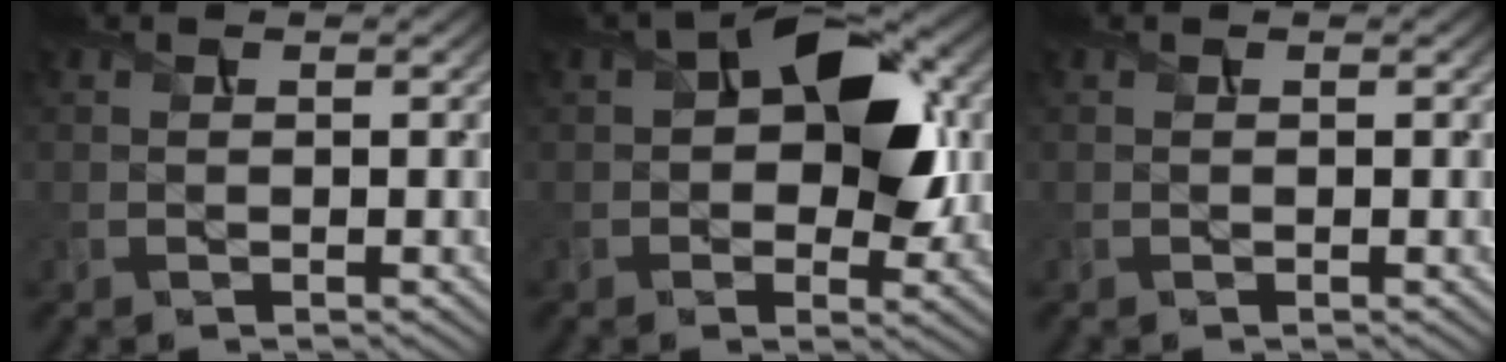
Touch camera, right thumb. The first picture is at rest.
{"total": 9.2, "force": [1.3, 5.4, 7.3], "torque": [-0.100, 0.007, 0.013]}
{"total": 0.0}